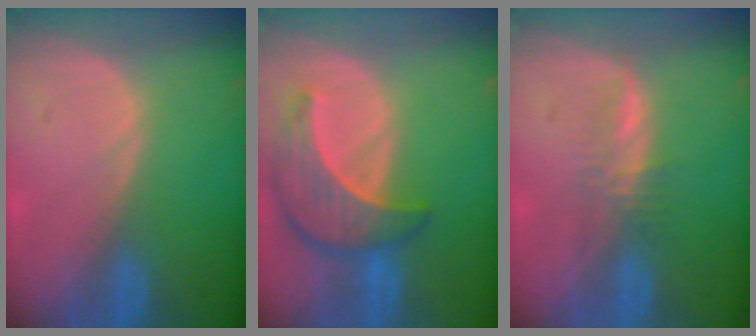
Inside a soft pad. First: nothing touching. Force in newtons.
{"total": 8.7, "press": 7.9, "slide": 3.7}
{"total": 2.8, "press": 2.7, "slide": 0.5}